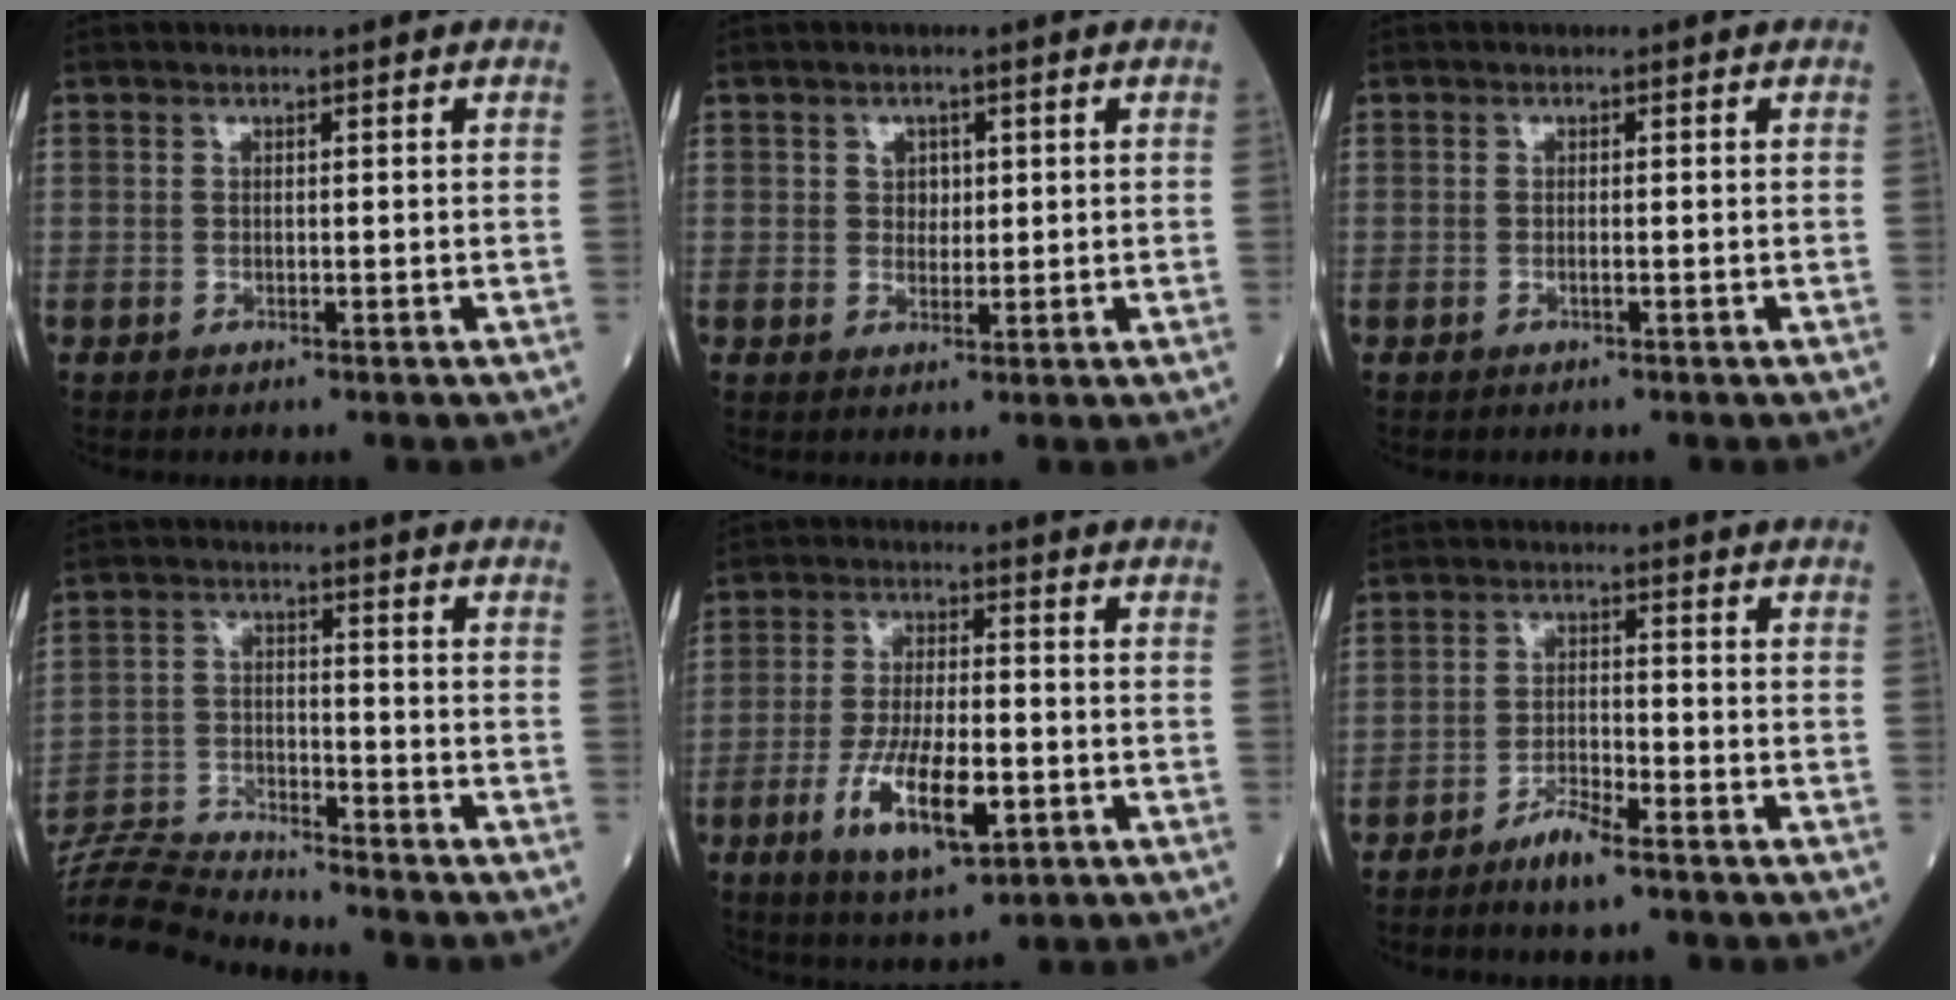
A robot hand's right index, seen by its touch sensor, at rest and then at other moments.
{"total": 2.2, "force": [0.7, 1.7, 1.3], "torque": [-0.015, 0.000, 0.011]}
{"total": 0.6, "force": [-0.2, -0.1, 0.5], "torque": [-0.013, -0.001, -0.004]}
{"total": 10.3, "force": [-10.2, -0.8, 0.9], "torque": [-0.018, -0.001, -0.191]}
{"total": 11.2, "force": [-3.9, 3.0, 10.0], "torque": [-0.197, -0.014, -0.065]}
{"total": 3.1, "force": [-2.3, 0.5, 2.0], "torque": [-0.037, 0.000, -0.042]}